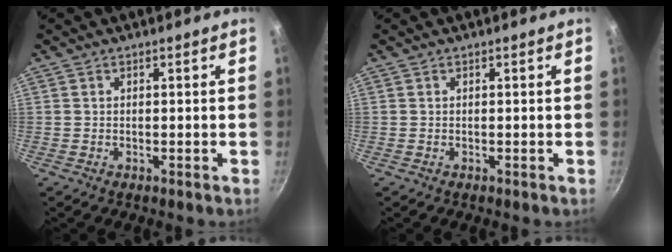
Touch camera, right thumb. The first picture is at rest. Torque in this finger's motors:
{"motor_torque": [-0.05, 0.29, 0.29, -0.26, -0.05]}